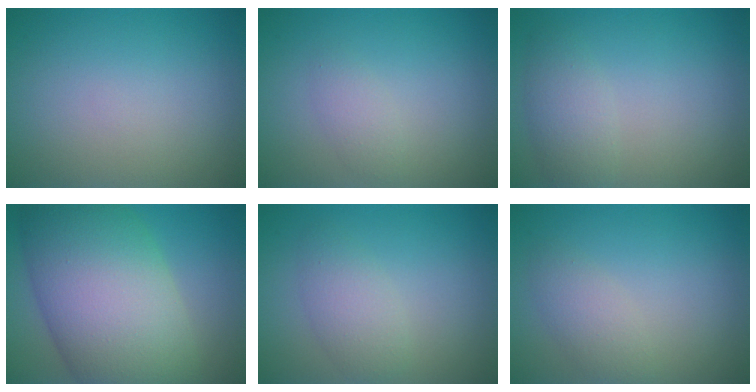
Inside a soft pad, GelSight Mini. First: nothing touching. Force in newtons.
{"total": 1.4, "press": 1.4, "slide": 0.1}
{"total": 2.4, "press": 2.4, "slide": 0.1}
{"total": 14.9, "press": 14.8, "slide": 0.4}
{"total": 2.6, "press": 2.6, "slide": 0.1}
{"total": 2.1, "press": 2.1, "slide": 0.1}